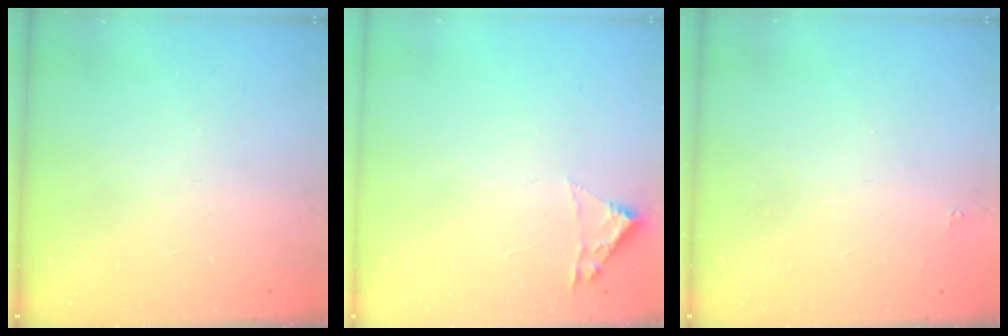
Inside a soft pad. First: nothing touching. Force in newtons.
{"total": 1.8, "press": 1.8, "slide": 0.2}
{"total": 1.6, "press": 1.5, "slide": 0.2}